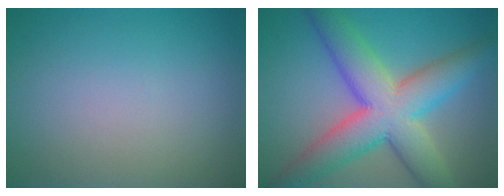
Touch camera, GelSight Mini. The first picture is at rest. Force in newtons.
{"total": 10.0, "press": 10.0, "slide": 0.6}